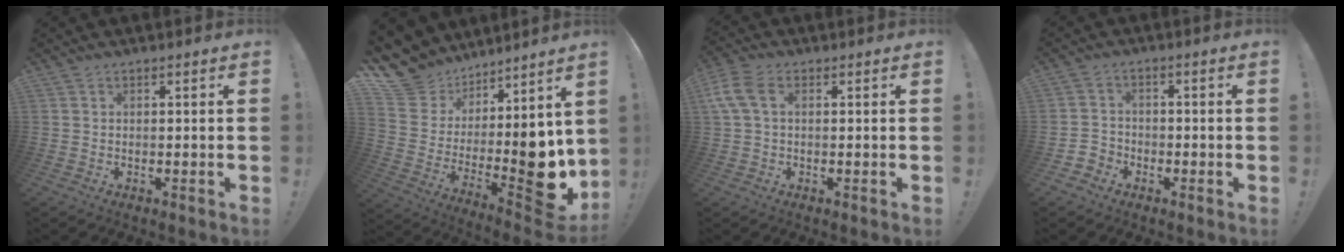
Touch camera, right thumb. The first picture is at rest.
{"total": 11.8, "force": [4.6, 8.8, 6.4], "torque": [-0.069, -0.071, 0.102]}
{"total": 6.7, "force": [1.5, 3.8, 5.3], "torque": [-0.122, 0.005, 0.031]}
{"total": 3.8, "force": [-2.3, 2.8, 0.9], "torque": [-0.018, 0.009, -0.043]}